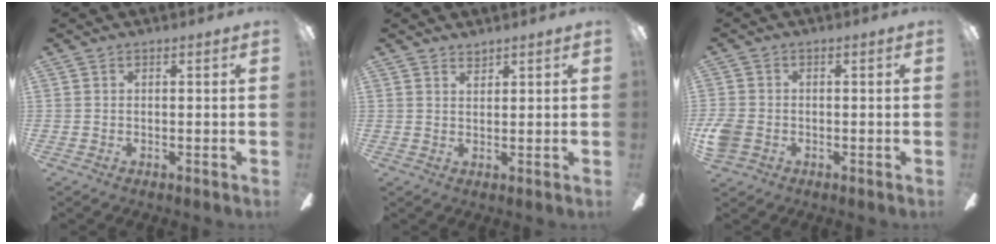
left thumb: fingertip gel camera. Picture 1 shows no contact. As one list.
[{"total": 1.8, "force": [1.7, 0.3, 0.0], "torque": [-0.002, -0.004, 0.033]}, {"total": 4.8, "force": [-1.4, 3.9, 2.5], "torque": [-0.059, 0.009, -0.026]}]